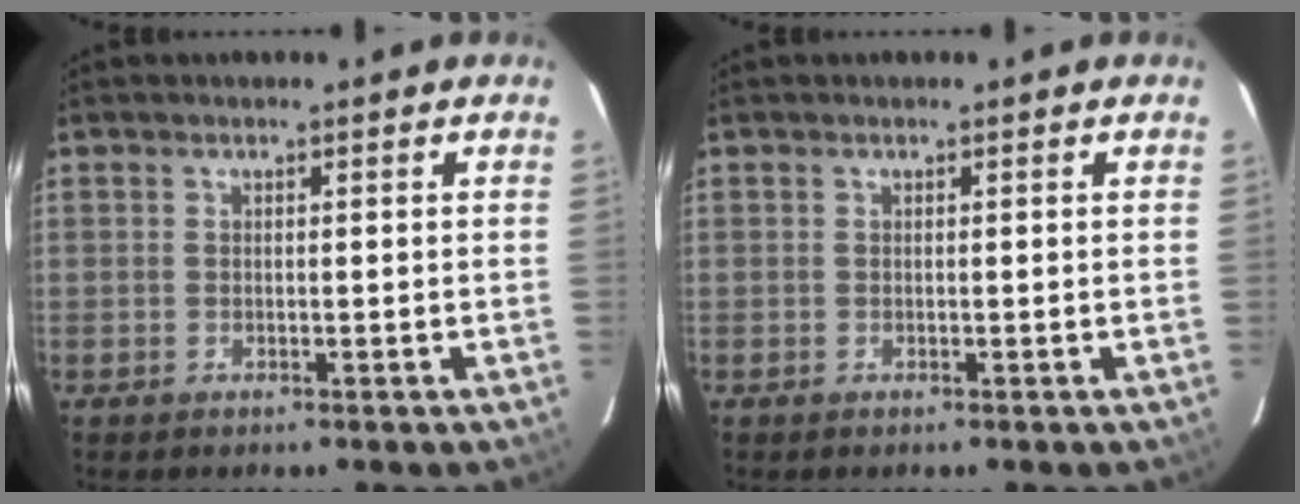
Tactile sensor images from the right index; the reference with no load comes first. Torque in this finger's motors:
{"motor_torque": [0.00, 0.00, 0.00, 0.00]}